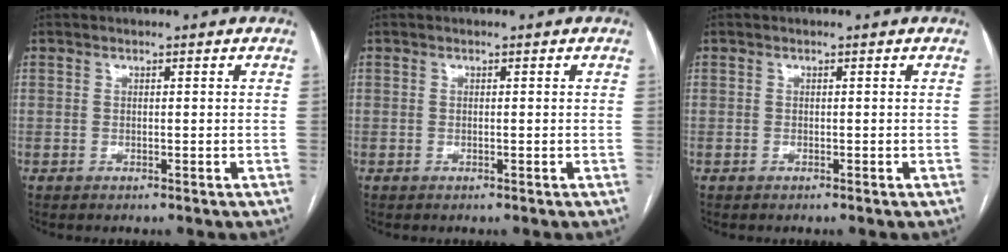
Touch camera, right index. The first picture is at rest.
{"total": 0.0}
{"total": 0.0}